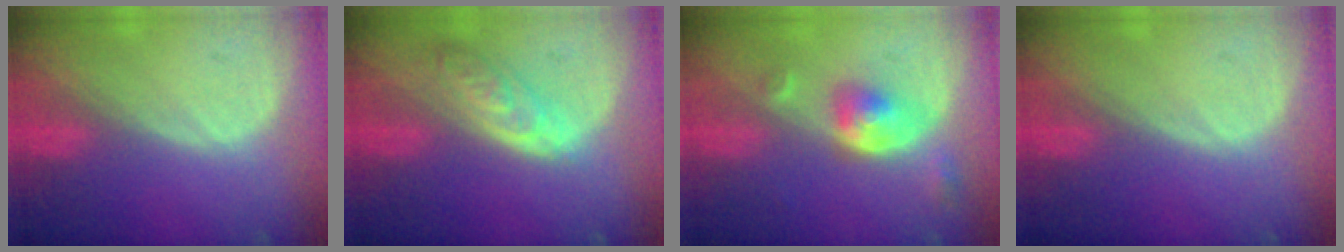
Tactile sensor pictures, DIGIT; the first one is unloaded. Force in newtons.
{"total": 6.0, "press": 5.4, "slide": 2.7}
{"total": 5.4, "press": 5.0, "slide": 2.1}
{"total": 0.0}